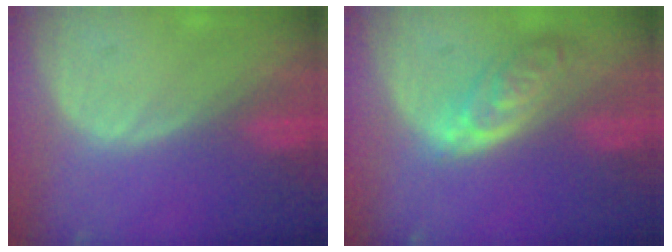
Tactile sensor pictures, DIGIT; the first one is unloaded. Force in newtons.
{"total": 6.3, "press": 5.6, "slide": 2.8}